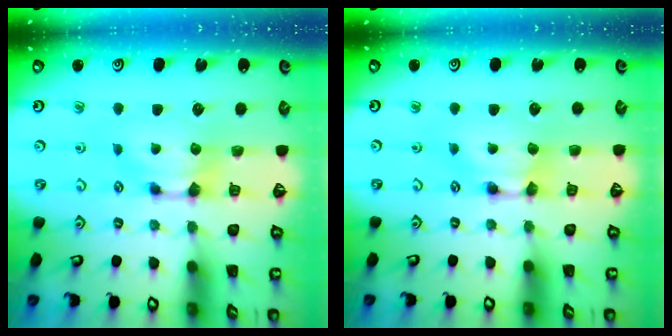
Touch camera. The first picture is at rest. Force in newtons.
{"total": 1.2, "press": 1.2, "slide": 0.2}